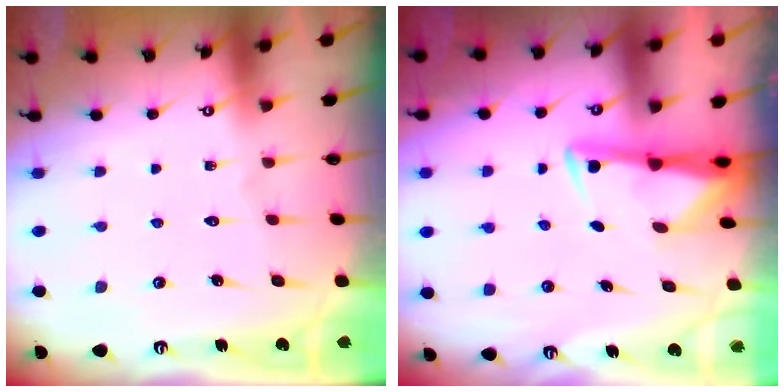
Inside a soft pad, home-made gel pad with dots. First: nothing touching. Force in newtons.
{"total": 3.0, "press": 3.0, "slide": 0.6}